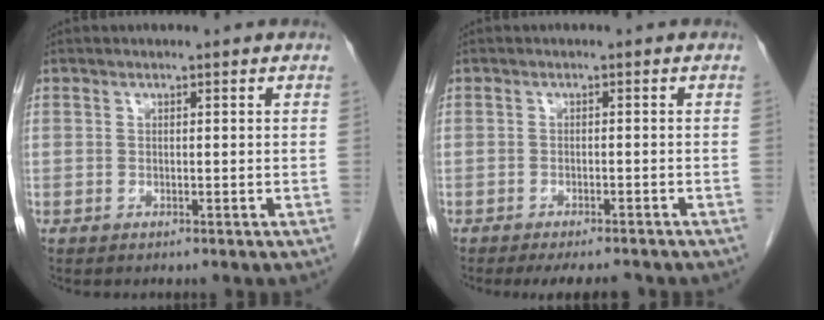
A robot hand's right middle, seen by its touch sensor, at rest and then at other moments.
{"total": 6.6, "force": [-5.9, 1.3, 2.8], "torque": [-0.031, -0.011, -0.077]}